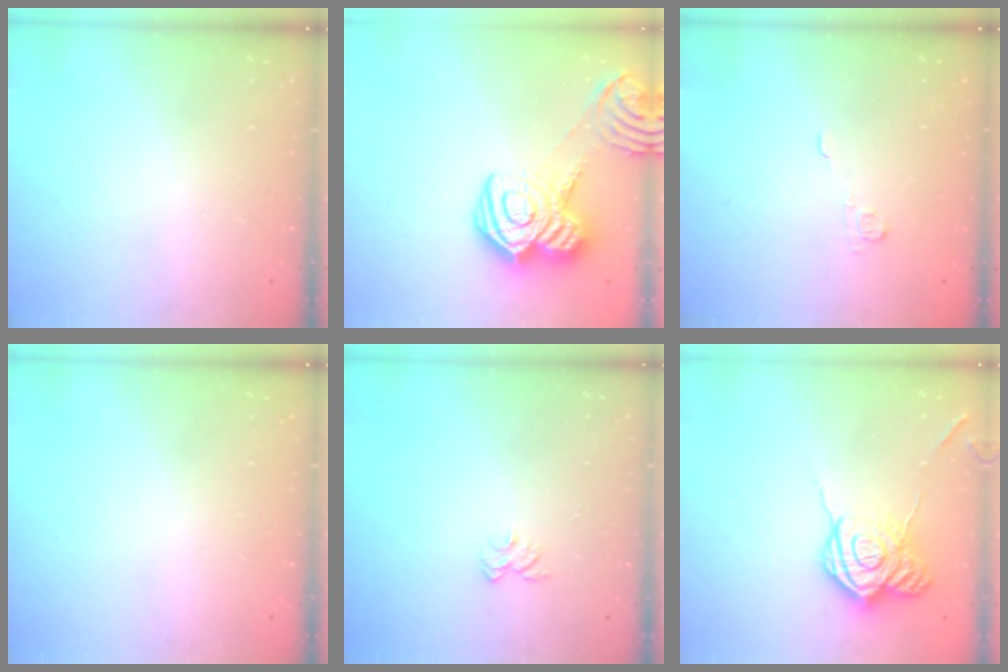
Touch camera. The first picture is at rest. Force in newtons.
{"total": 17.8, "press": 17.8, "slide": 1.2}
{"total": 3.8, "press": 3.6, "slide": 1.1}
{"total": 0.0}
{"total": 5.4, "press": 5.4, "slide": 0.5}
{"total": 17.0, "press": 17.0, "slide": 0.9}